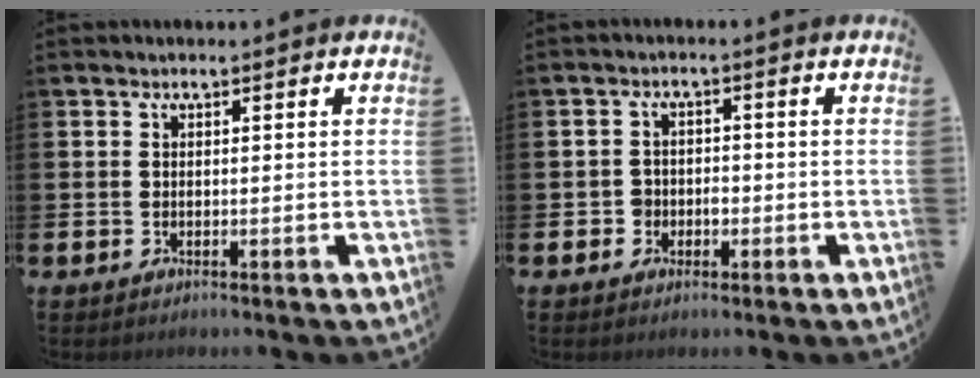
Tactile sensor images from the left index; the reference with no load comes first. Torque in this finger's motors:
{"motor_torque": [0.05, 0.09, 0.04, 0.01]}